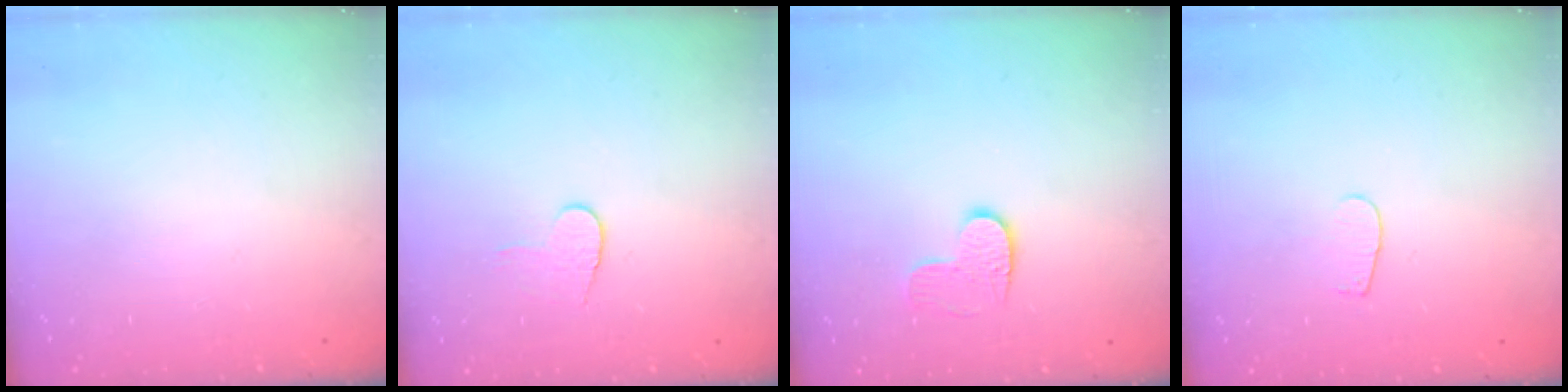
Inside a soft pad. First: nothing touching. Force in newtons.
{"total": 6.0, "press": 6.0, "slide": 0.5}
{"total": 6.1, "press": 6.1, "slide": 0.5}
{"total": 2.6, "press": 2.5, "slide": 0.3}